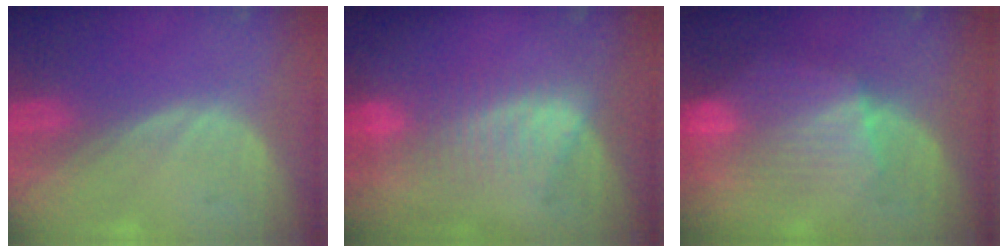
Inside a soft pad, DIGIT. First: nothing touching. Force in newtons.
{"total": 6.8, "press": 6.8, "slide": 0.0}
{"total": 8.6, "press": 8.0, "slide": 3.2}